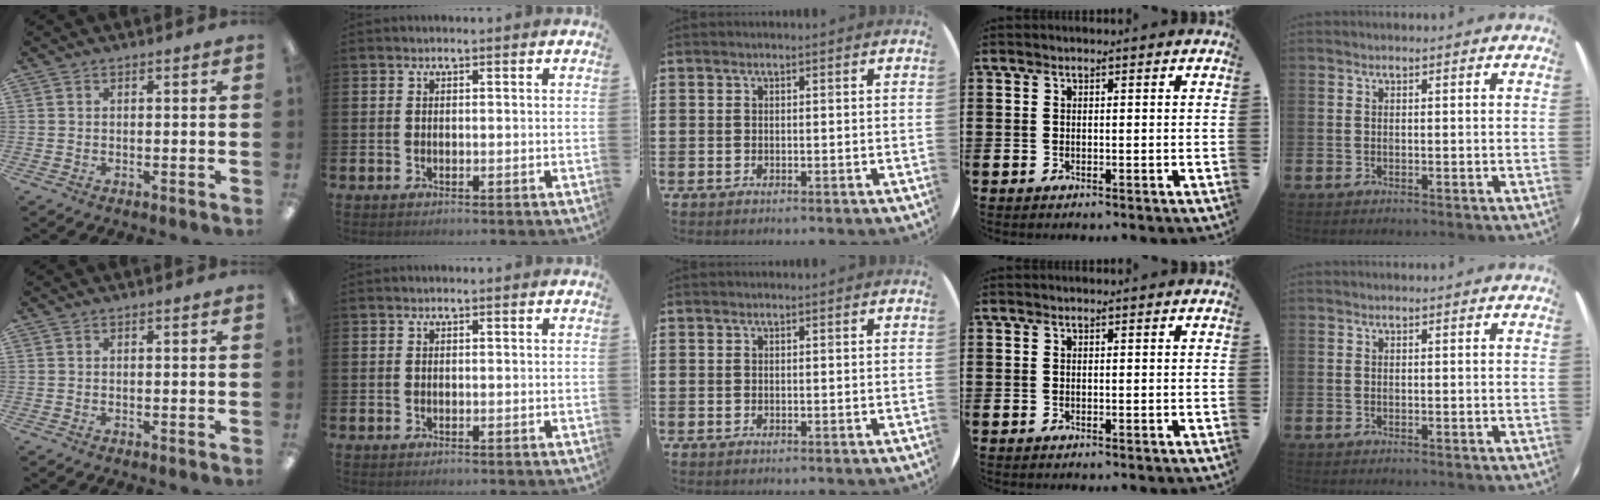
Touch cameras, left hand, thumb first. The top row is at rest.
{}